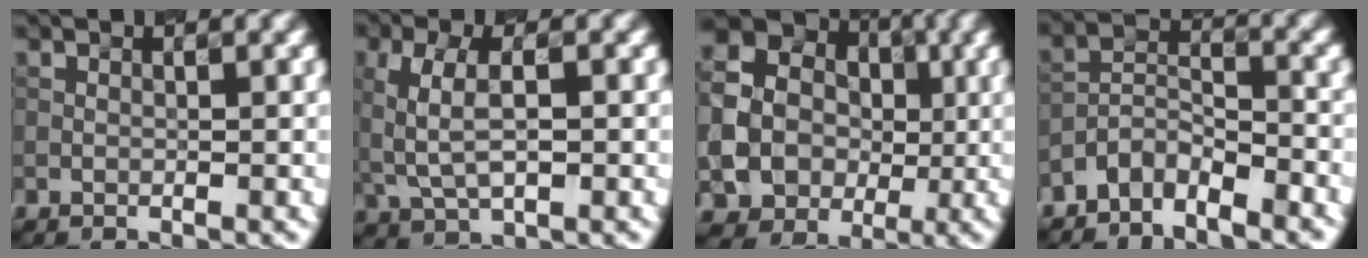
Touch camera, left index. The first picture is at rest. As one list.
[{"total": 4.0, "force": [0.4, 2.0, 3.4], "torque": [-0.082, 0.006, 0.012]}, {"total": 12.6, "force": [-0.4, 11.9, 3.9], "torque": [-0.119, -0.001, -0.019]}, {"total": 3.6, "force": [-3.2, 1.1, 1.0], "torque": [-0.018, 0.010, -0.066]}]